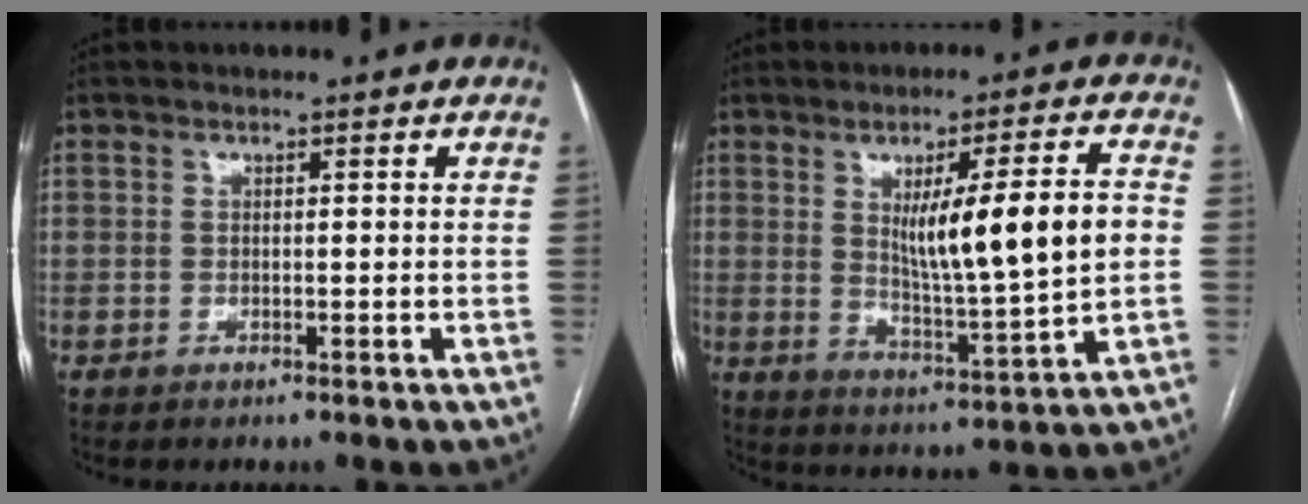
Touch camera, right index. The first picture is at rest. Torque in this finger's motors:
{"motor_torque": [0.74, -0.05, 0.52, 0.11]}